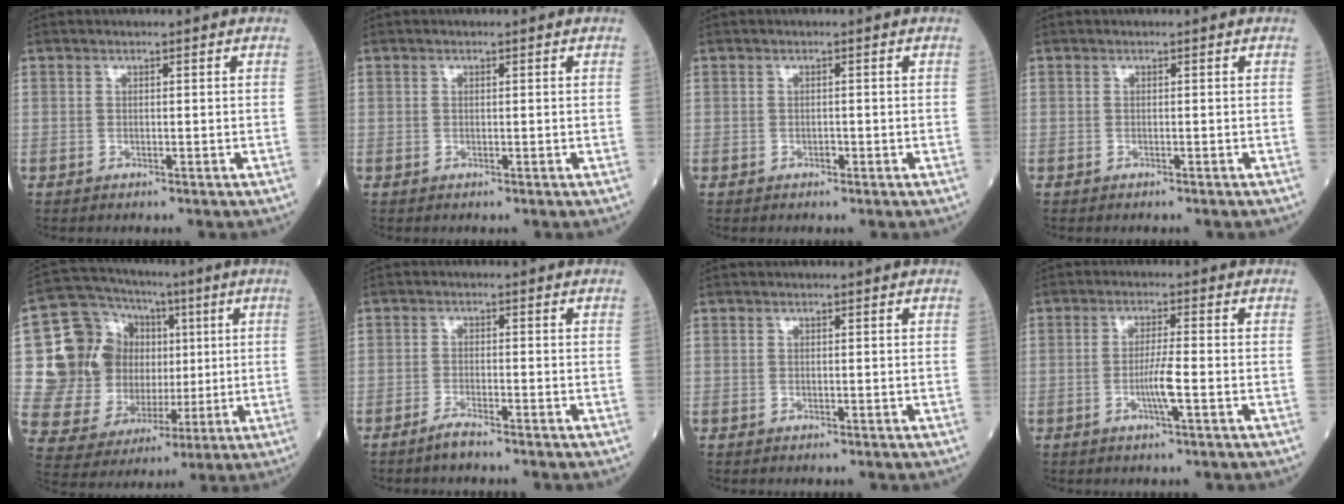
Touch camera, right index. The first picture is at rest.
{"total": 0.0}
{"total": 0.5, "force": [-0.3, 0.3, 0.3], "torque": [-0.004, 0.002, -0.006]}
{"total": 0.5, "force": [-0.5, 0.0, 0.2], "torque": [-0.004, -0.001, -0.008]}
{"total": 16.7, "force": [2.8, 13.4, 9.6], "torque": [-0.177, 0.049, 0.068]}
{"total": 2.3, "force": [-2.1, -0.1, 1.1], "torque": [-0.033, -0.005, -0.041]}
{"total": 0.0}
{"total": 3.8, "force": [-1.3, -0.3, 3.6], "torque": [-0.069, -0.005, -0.026]}